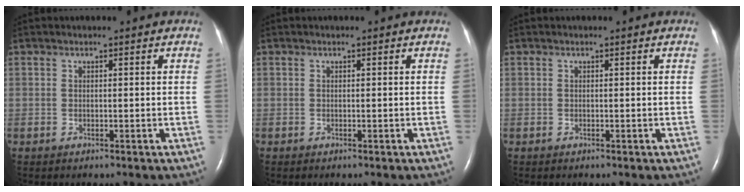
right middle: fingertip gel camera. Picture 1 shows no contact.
{"total": 0.0}
{"total": 0.0}